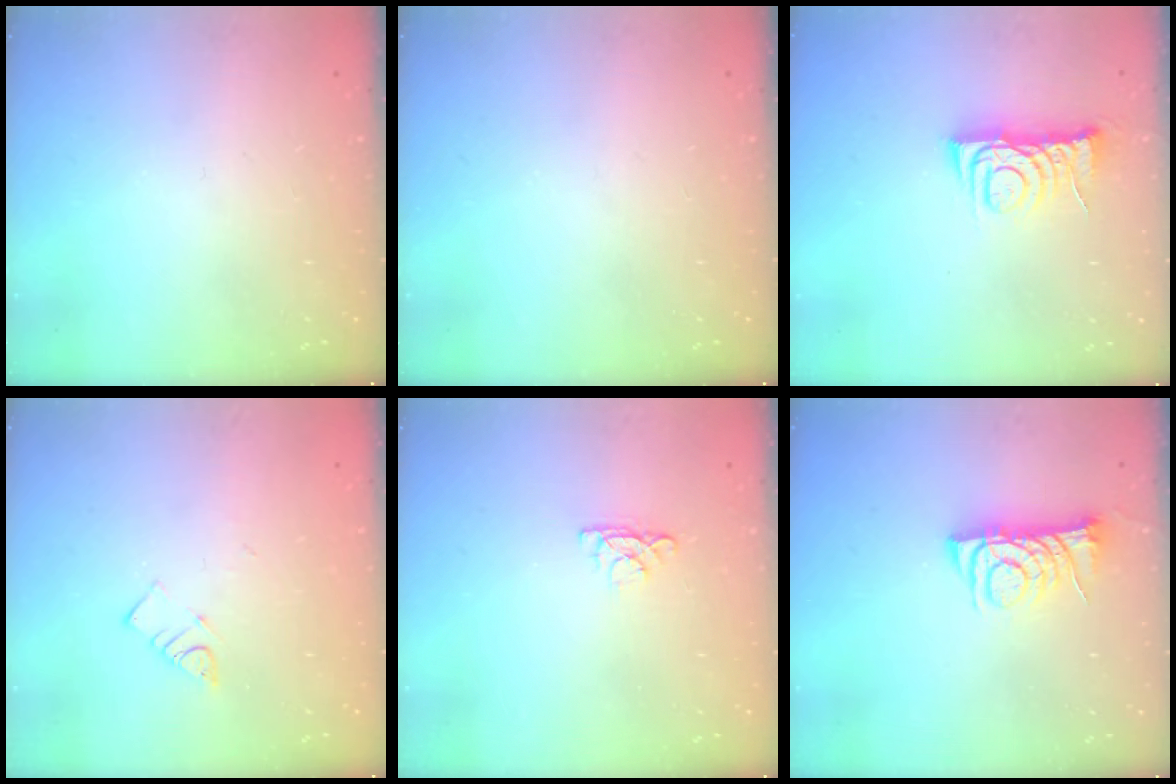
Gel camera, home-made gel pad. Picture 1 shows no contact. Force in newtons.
{"total": 0.0}
{"total": 6.8, "press": 6.8, "slide": 0.6}
{"total": 3.9, "press": 3.9, "slide": 0.5}
{"total": 4.0, "press": 4.0, "slide": 0.5}
{"total": 8.0, "press": 7.9, "slide": 1.1}